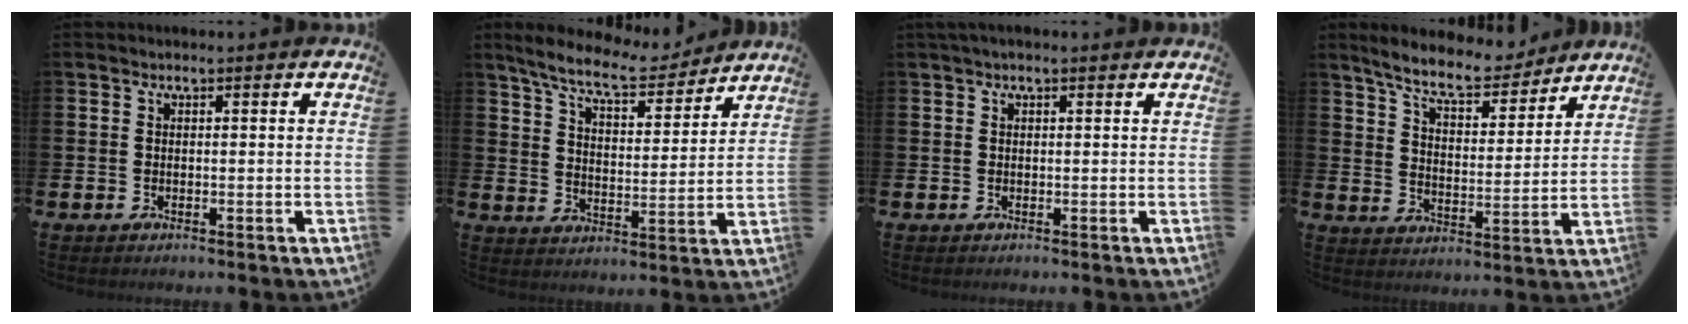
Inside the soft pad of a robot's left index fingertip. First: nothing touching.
{"total": 8.8, "force": [8.1, 1.5, 3.2], "torque": [-0.090, -0.045, 0.144]}
{"total": 0.8, "force": [0.5, 0.1, 0.5], "torque": [-0.009, 0.002, 0.009]}
{"total": 8.8, "force": [8.2, 1.9, 2.8], "torque": [-0.075, -0.048, 0.144]}